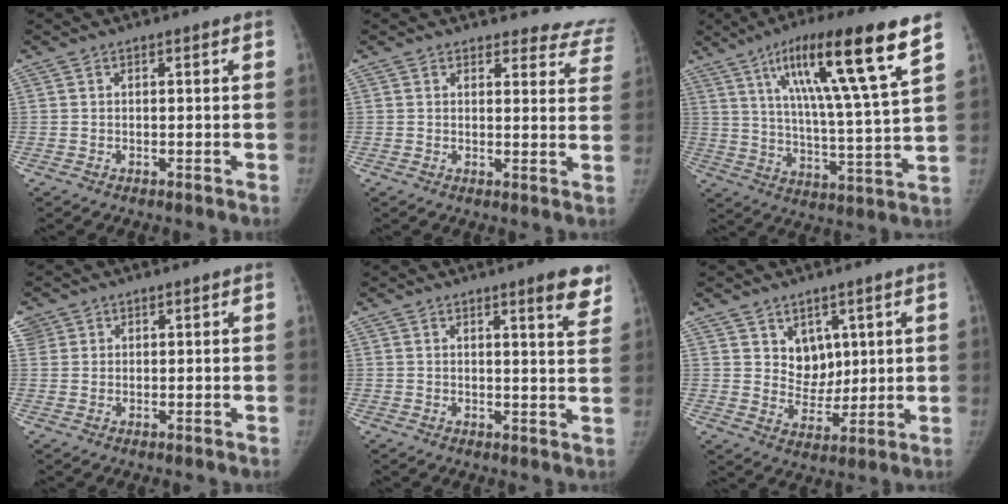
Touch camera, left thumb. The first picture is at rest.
{"total": 11.1, "force": [10.4, 4.0, 0.1], "torque": [0.062, -0.069, 0.081]}
{"total": 20.5, "force": [10.7, 2.1, 17.3], "torque": [-0.272, -0.037, 0.177]}
{"total": 2.5, "force": [1.5, 2.1, 0.0], "torque": [0.021, -0.004, 0.021]}
{"total": 6.5, "force": [4.4, 1.0, 4.7], "torque": [-0.047, -0.026, 0.055]}
{"total": 7.0, "force": [3.2, 5.4, 3.0], "torque": [-0.015, -0.025, 0.065]}